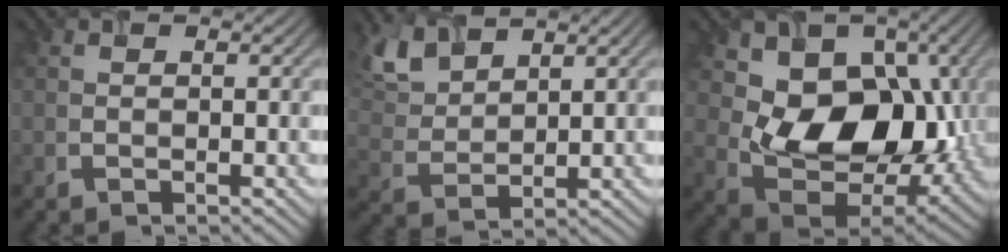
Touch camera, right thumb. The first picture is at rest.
{"total": 6.4, "force": [4.7, 2.7, 3.3], "torque": [-0.089, 0.005, 0.101]}
{"total": 12.5, "force": [2.4, 9.0, 8.4], "torque": [-0.125, -0.029, 0.042]}